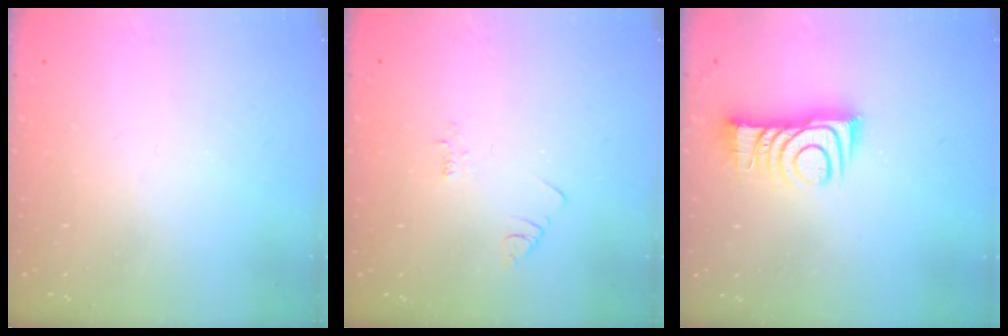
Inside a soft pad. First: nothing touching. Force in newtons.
{"total": 2.1, "press": 2.1, "slide": 0.4}
{"total": 10.5, "press": 10.5, "slide": 0.3}